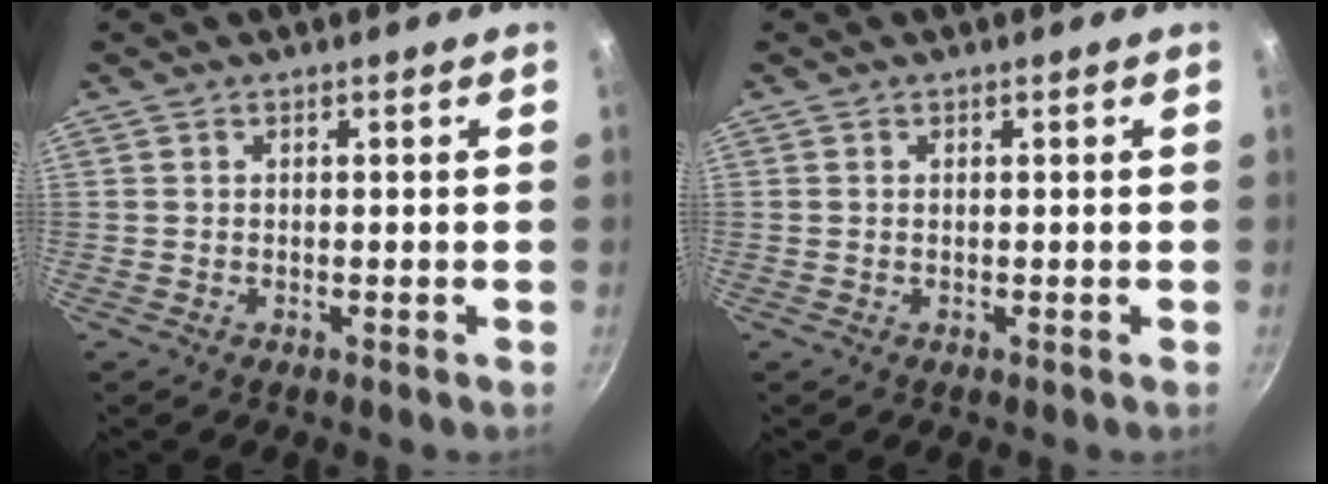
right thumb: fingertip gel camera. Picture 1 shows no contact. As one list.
[{"total": 0.0}]